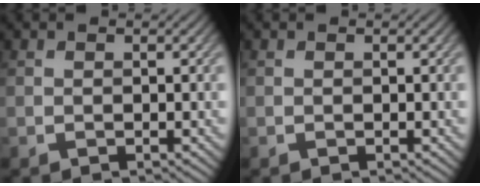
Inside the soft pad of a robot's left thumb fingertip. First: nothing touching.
{"total": 0.0}